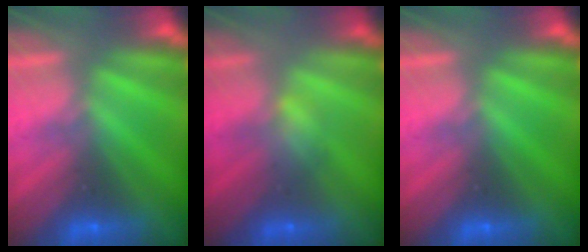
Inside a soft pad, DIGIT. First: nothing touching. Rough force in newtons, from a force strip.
{"total": 2.6}
{"total": 0.0}